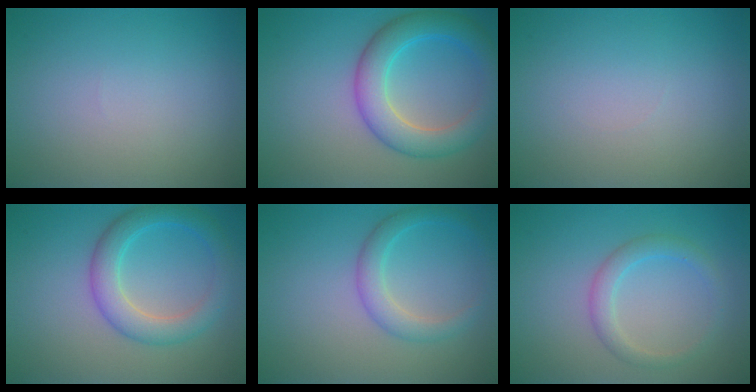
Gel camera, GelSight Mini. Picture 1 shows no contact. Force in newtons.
{"total": 5.6, "press": 5.6, "slide": 0.1}
{"total": 0.0}
{"total": 4.2, "press": 4.2, "slide": 0.2}
{"total": 2.6, "press": 2.6, "slide": 0.1}
{"total": 2.2, "press": 2.2, "slide": 0.1}